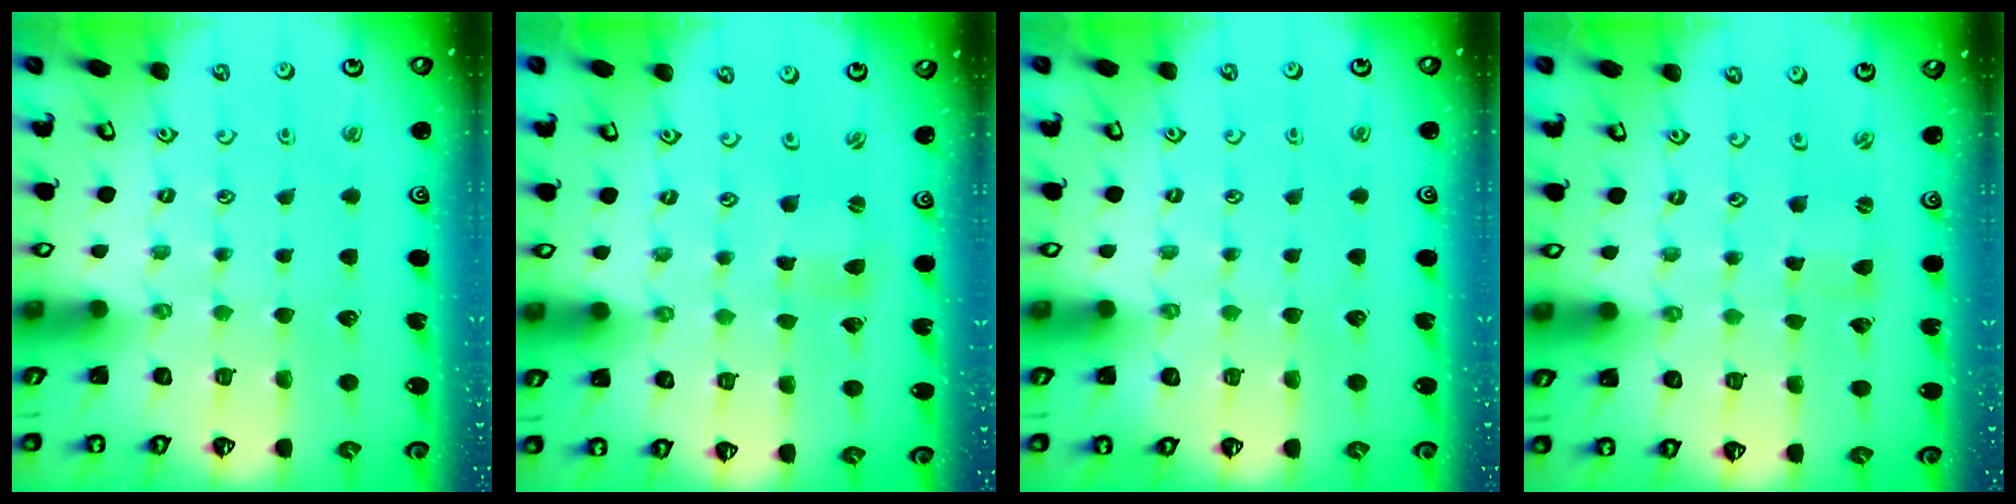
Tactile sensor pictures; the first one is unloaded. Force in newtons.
{"total": 0.6, "press": 0.6, "slide": 0.2}
{"total": 0.0}
{"total": 0.7, "press": 0.7, "slide": 0.1}